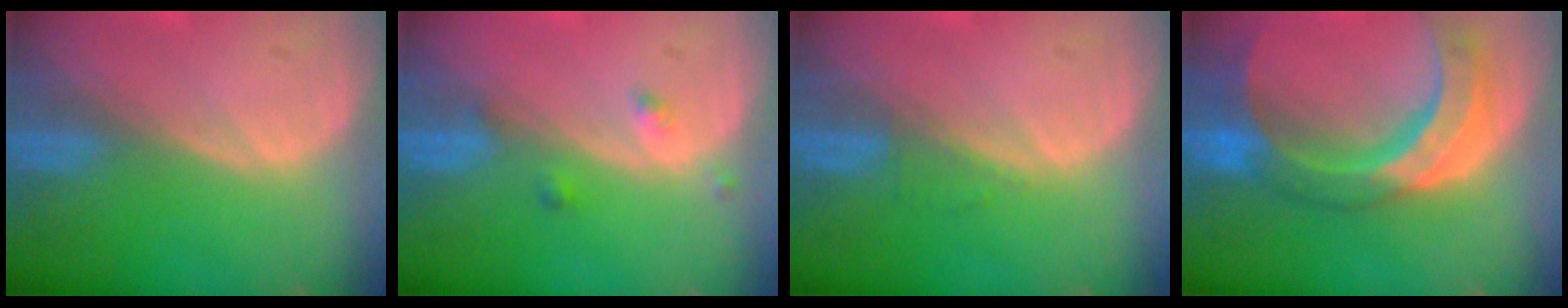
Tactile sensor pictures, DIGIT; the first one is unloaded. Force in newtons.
{"total": 1.8, "press": 1.8, "slide": 0.1}
{"total": 0.7, "press": 0.7, "slide": 0.1}
{"total": 11.6, "press": 9.8, "slide": 6.2}